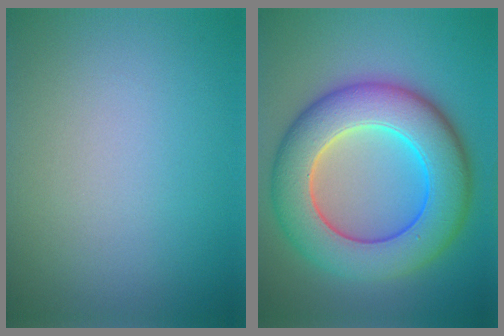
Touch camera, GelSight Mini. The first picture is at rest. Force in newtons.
{"total": 10.7, "press": 10.7, "slide": 0.4}